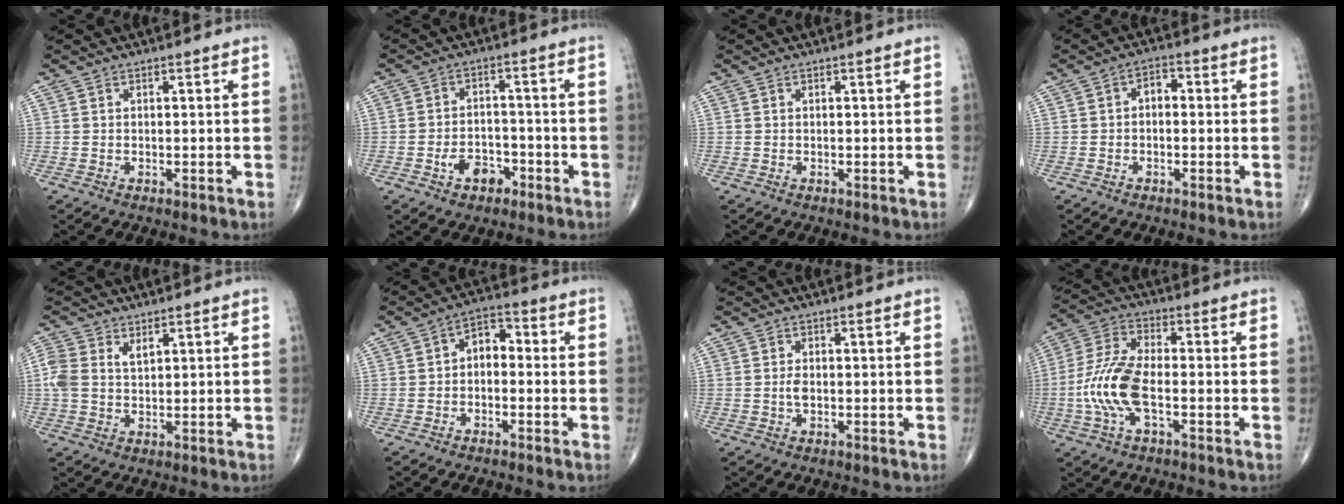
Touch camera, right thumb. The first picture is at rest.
{"total": 6.1, "force": [-3.0, 4.0, 3.4], "torque": [-0.037, 0.030, -0.048]}
{"total": 0.0}
{"total": 3.0, "force": [-0.2, 2.0, 2.3], "torque": [-0.020, 0.014, -0.014]}
{"total": 4.8, "force": [1.7, 3.0, 3.4], "torque": [-0.079, 0.009, 0.035]}
{"total": 5.2, "force": [-0.6, 3.4, 3.8], "torque": [-0.041, 0.029, -0.025]}
{"total": 1.6, "force": [-0.2, 0.8, 1.3], "torque": [-0.026, 0.000, -0.006]}
{"total": 12.2, "force": [-2.7, 5.1, 10.8], "torque": [-0.246, 0.025, -0.057]}